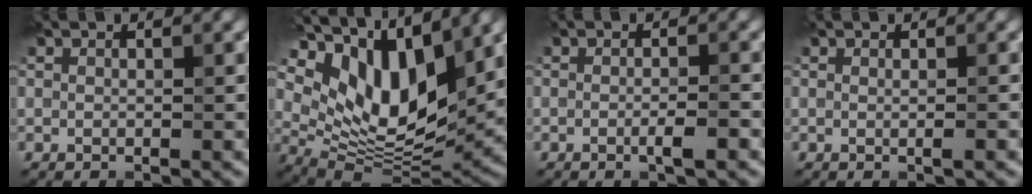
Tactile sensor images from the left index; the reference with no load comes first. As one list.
[{"total": 12.6, "force": [6.3, 6.0, 9.1], "torque": [-0.166, 0.002, 0.118]}, {"total": 1.9, "force": [-0.7, 0.3, 1.8], "torque": [-0.034, -0.003, -0.016]}, {"total": 1.1, "force": [0.0, 0.4, 1.0], "torque": [-0.013, 0.001, -0.006]}]